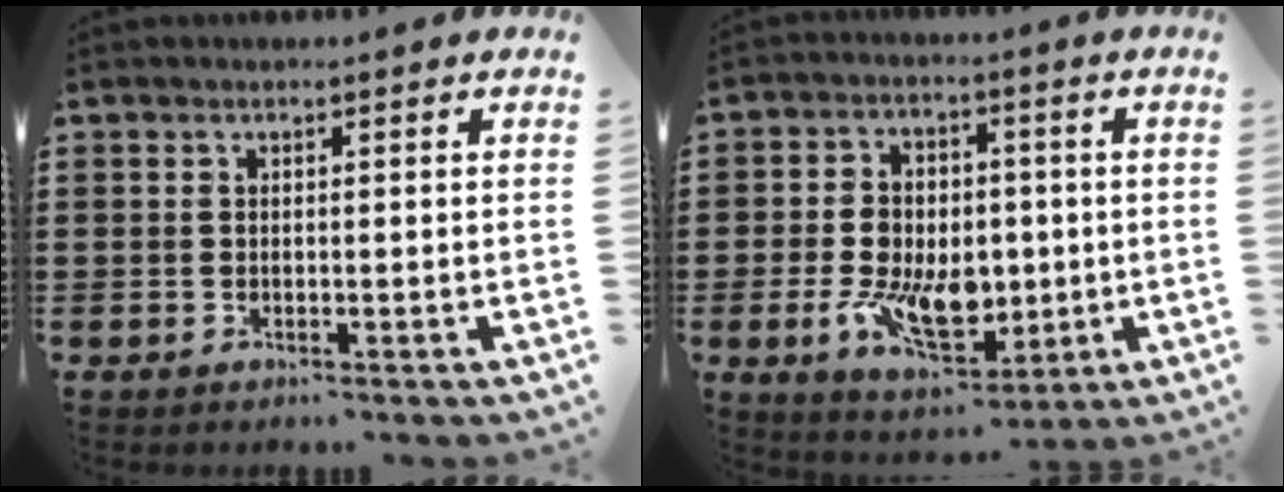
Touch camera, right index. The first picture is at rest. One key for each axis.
{"total": 10.2, "fx": -1.5, "fy": 7.1, "fz": 7.2, "tx": -0.148, "ty": 0.008, "tz": -0.028}